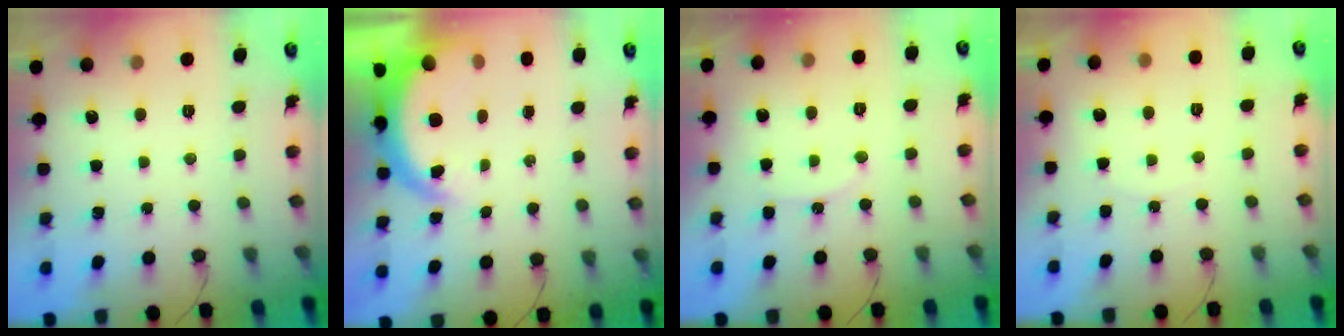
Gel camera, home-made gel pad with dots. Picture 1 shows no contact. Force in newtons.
{"total": 6.4, "press": 6.3, "slide": 0.9}
{"total": 6.8, "press": 6.8, "slide": 0.5}
{"total": 4.2, "press": 4.1, "slide": 0.5}